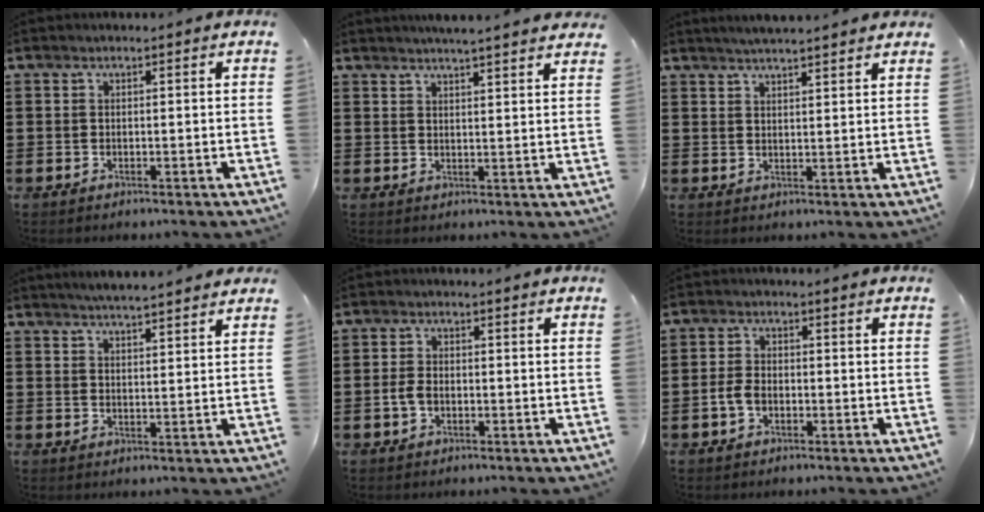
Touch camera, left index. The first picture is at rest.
{"total": 3.3, "force": [3.2, -0.4, 0.9], "torque": [-0.027, -0.008, 0.058]}
{"total": 3.0, "force": [2.9, -0.4, 0.7], "torque": [-0.021, -0.007, 0.052]}
{"total": 3.4, "force": [3.4, -0.3, 0.7], "torque": [-0.024, -0.011, 0.060]}
{"total": 2.5, "force": [-0.6, 1.5, 1.9], "torque": [-0.053, -0.004, -0.017]}
{"total": 3.1, "force": [-1.0, 1.9, 2.2], "torque": [-0.064, -0.005, -0.026]}